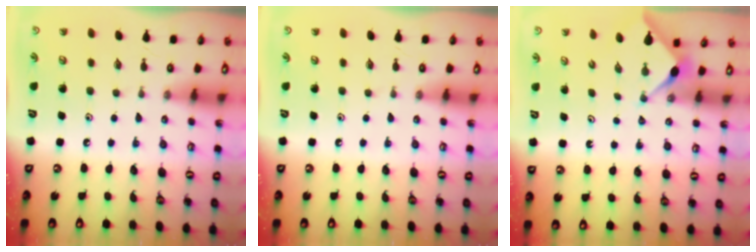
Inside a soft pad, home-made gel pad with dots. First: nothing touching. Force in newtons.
{"total": 0.0}
{"total": 3.0, "press": 3.0, "slide": 0.3}